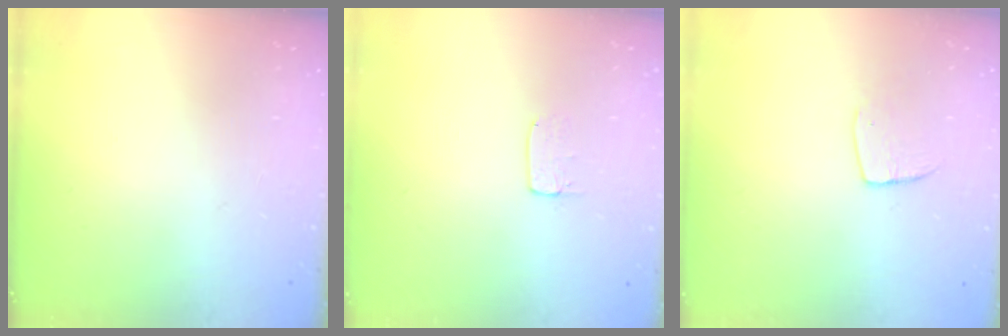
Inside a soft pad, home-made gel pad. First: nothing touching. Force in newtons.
{"total": 3.7, "press": 3.6, "slide": 0.2}
{"total": 7.0, "press": 6.9, "slide": 0.5}